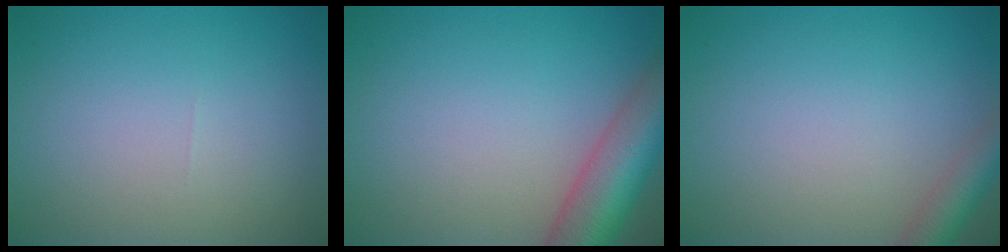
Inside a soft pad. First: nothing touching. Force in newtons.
{"total": 8.1, "press": 8.1, "slide": 0.4}
{"total": 2.9, "press": 2.9, "slide": 0.2}